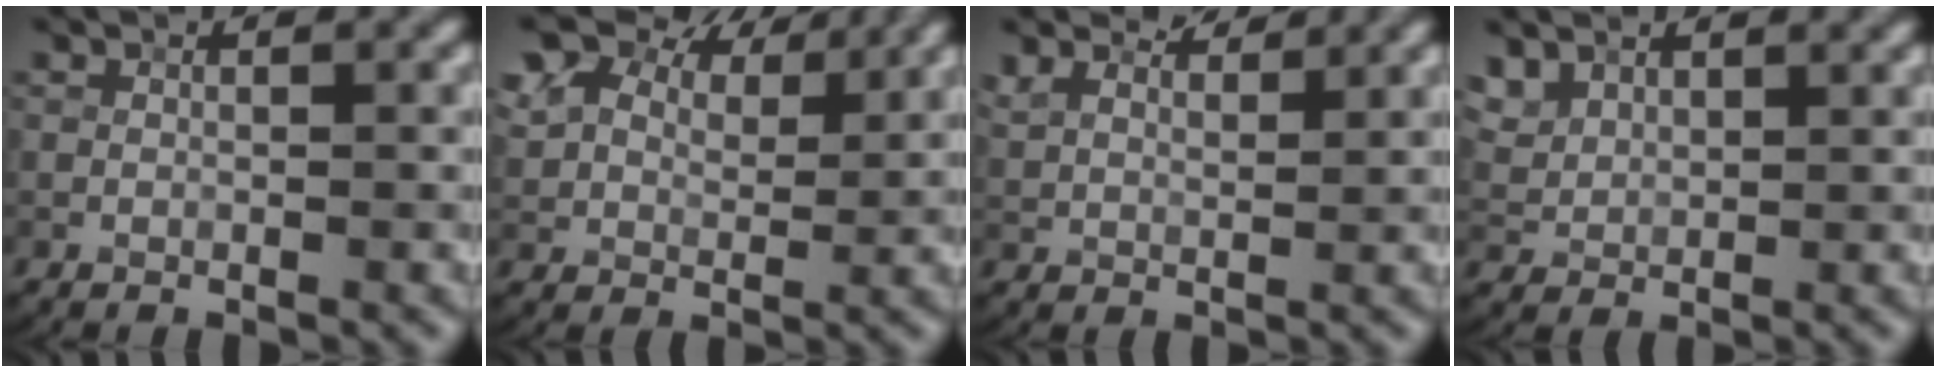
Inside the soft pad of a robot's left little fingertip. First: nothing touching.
{"total": 9.4, "force": [6.5, 5.3, 4.4], "torque": [-0.114, 0.022, 0.101]}
{"total": 3.9, "force": [3.6, 0.9, 1.2], "torque": [-0.044, 0.008, 0.059]}
{"total": 4.1, "force": [2.9, 2.3, 1.7], "torque": [-0.057, 0.001, 0.069]}